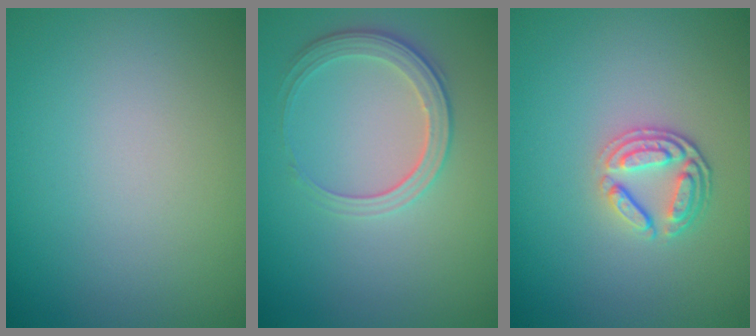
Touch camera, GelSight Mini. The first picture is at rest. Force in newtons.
{"total": 2.7, "press": 2.5, "slide": 1.2}
{"total": 2.9, "press": 2.5, "slide": 1.5}